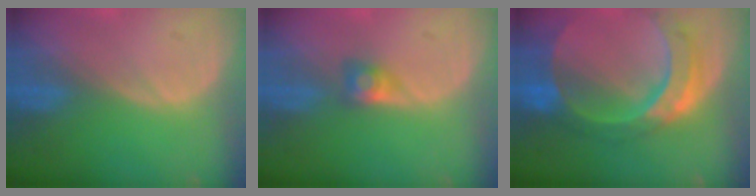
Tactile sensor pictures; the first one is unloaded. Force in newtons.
{"total": 2.7, "press": 2.5, "slide": 1.1}
{"total": 11.1, "press": 9.2, "slide": 6.1}